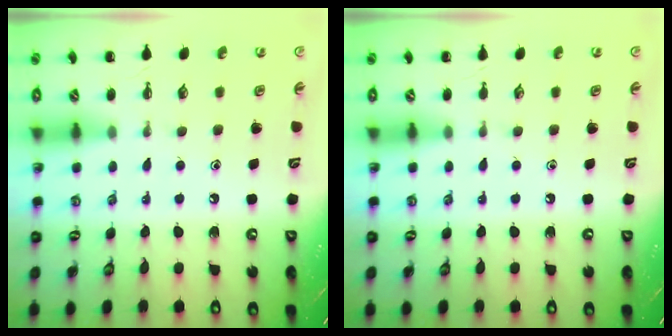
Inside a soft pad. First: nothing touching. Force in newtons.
{"total": 0.0}